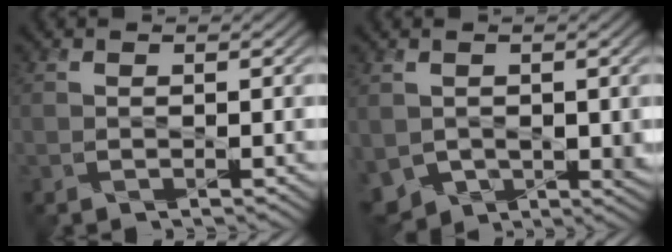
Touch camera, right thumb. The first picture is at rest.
{"total": 5.7, "force": [-0.9, 4.2, 3.6], "torque": [-0.095, -0.022, -0.006]}